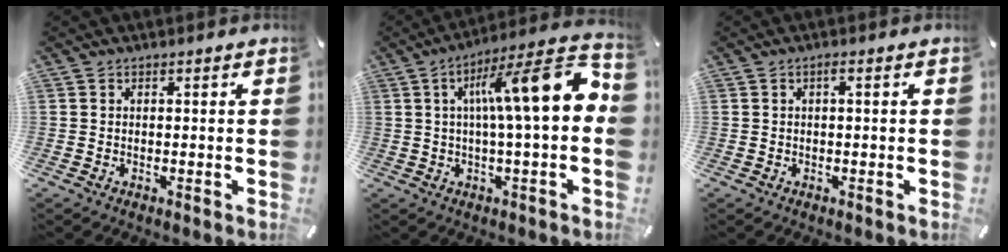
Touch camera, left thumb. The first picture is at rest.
{"total": 15.4, "force": [3.4, 2.3, 14.9], "torque": [-0.236, -0.014, 0.042]}
{"total": 1.2, "force": [0.0, 0.1, 1.2], "torque": [-0.021, 0.000, -0.001]}